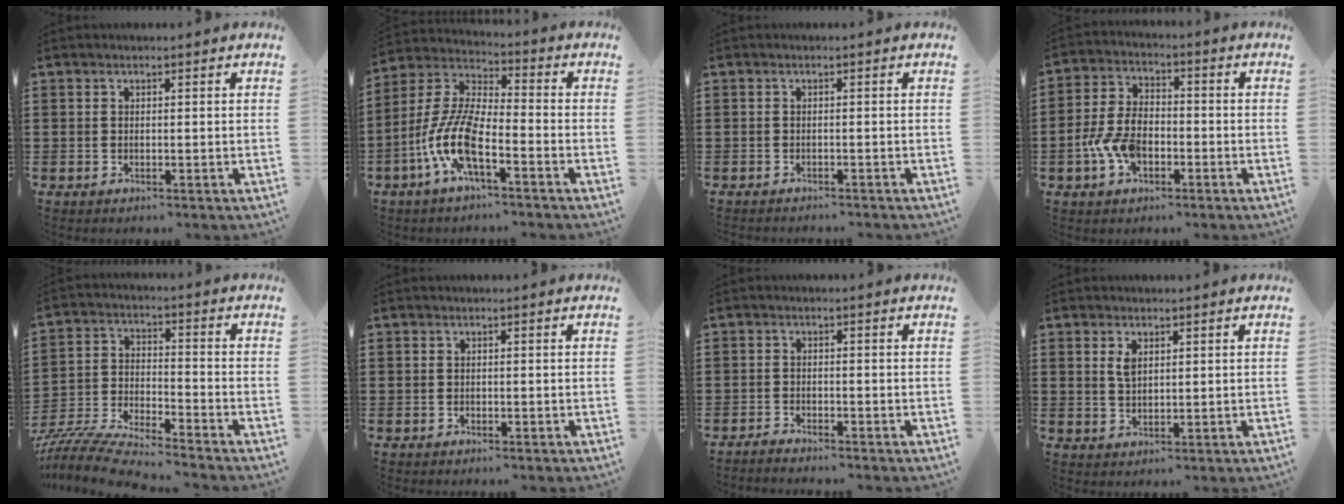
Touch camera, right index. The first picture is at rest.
{"total": 10.3, "force": [-4.9, 3.0, 8.6], "torque": [-0.212, -0.015, -0.101]}
{"total": 0.8, "force": [-0.8, 0.0, 0.0], "torque": [-0.002, 0.000, -0.016]}
{"total": 7.1, "force": [-2.6, 4.3, 5.1], "torque": [-0.127, 0.001, -0.053]}
{"total": 7.0, "force": [-6.8, 0.0, 1.9], "torque": [-0.056, -0.012, -0.139]}
{"total": 0.6, "force": [-0.4, 0.4, 0.1], "torque": [-0.002, 0.004, -0.009]}
{"total": 1.6, "force": [-1.6, -0.1, -0.1], "torque": [-0.004, 0.004, -0.033]}
{"total": 2.4, "force": [1.0, 1.2, 1.8], "torque": [-0.041, 0.003, 0.019]}